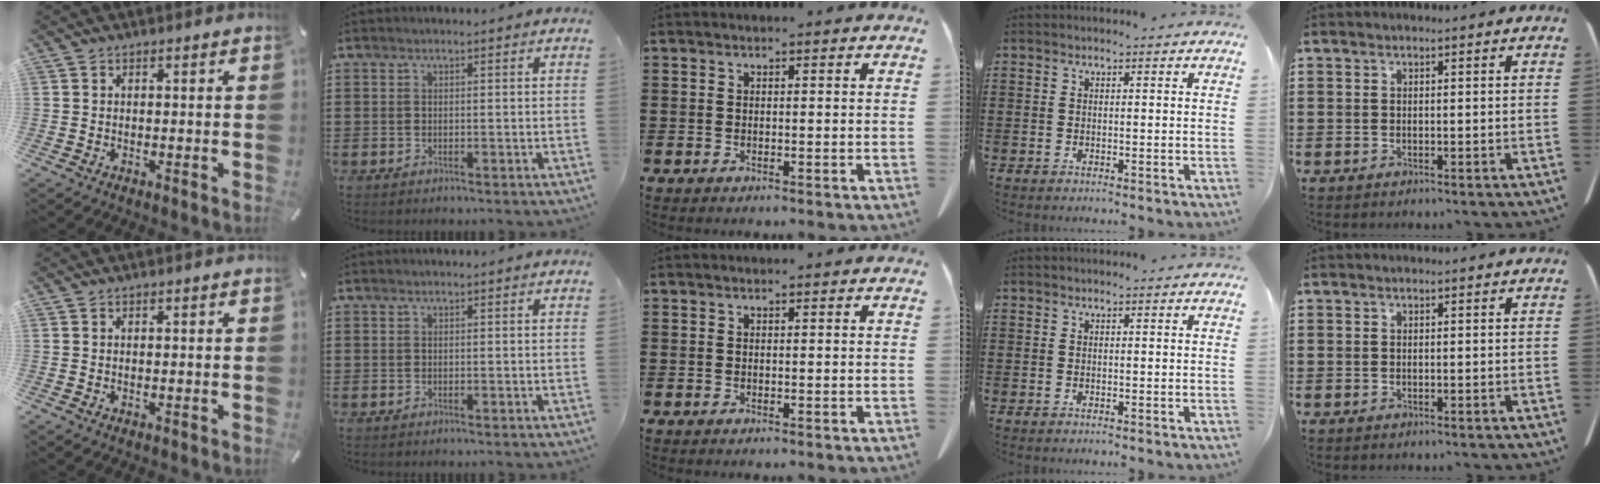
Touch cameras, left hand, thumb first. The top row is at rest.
{}